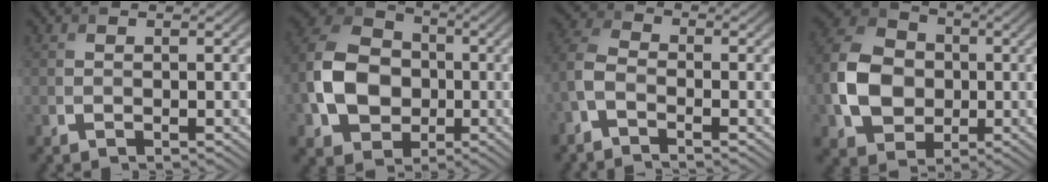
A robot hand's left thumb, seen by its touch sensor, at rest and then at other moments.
{"total": 12.3, "force": [-2.1, 9.6, 7.5], "torque": [-0.179, 0.010, -0.054]}
{"total": 4.2, "force": [-2.5, 2.1, 2.7], "torque": [-0.069, 0.008, -0.067]}
{"total": 10.6, "force": [-1.4, 8.3, 6.4], "torque": [-0.149, 0.009, -0.035]}